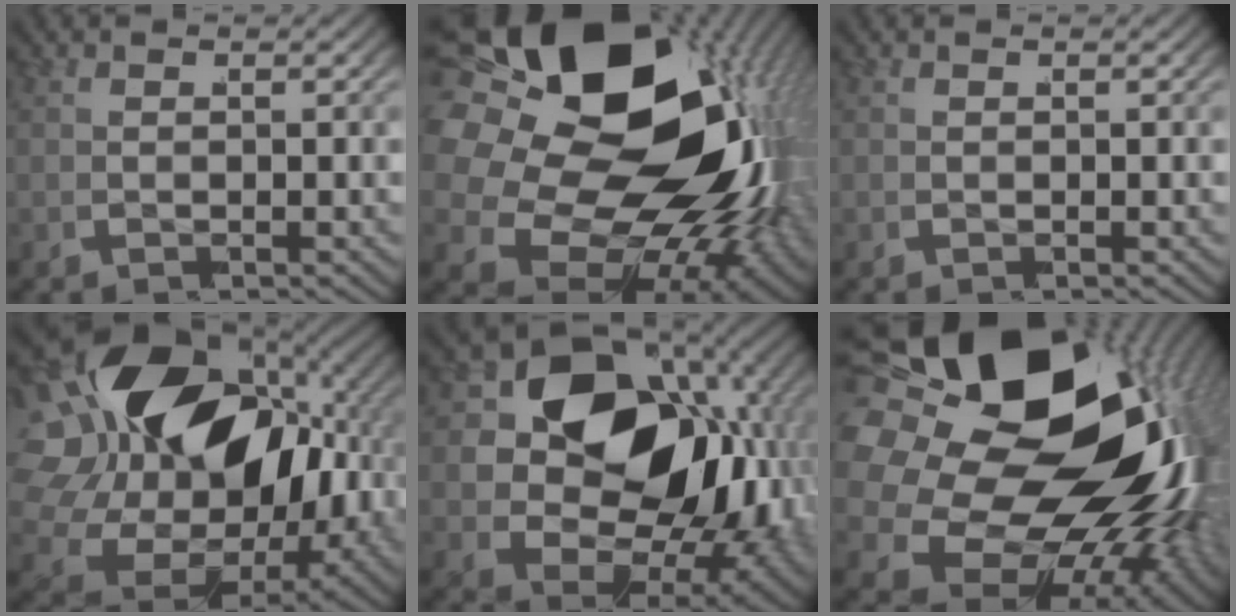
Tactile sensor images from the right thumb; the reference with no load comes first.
{"total": 34.2, "force": [-1.2, 23.7, 24.7], "torque": [-0.405, -0.048, -0.013]}
{"total": 0.0}
{"total": 25.5, "force": [-0.1, 18.5, 17.6], "torque": [-0.323, -0.042, 0.004]}
{"total": 23.3, "force": [0.0, 16.0, 16.9], "torque": [-0.291, -0.054, 0.015]}
{"total": 38.1, "force": [-1.2, 26.5, 27.4], "torque": [-0.440, -0.057, -0.011]}